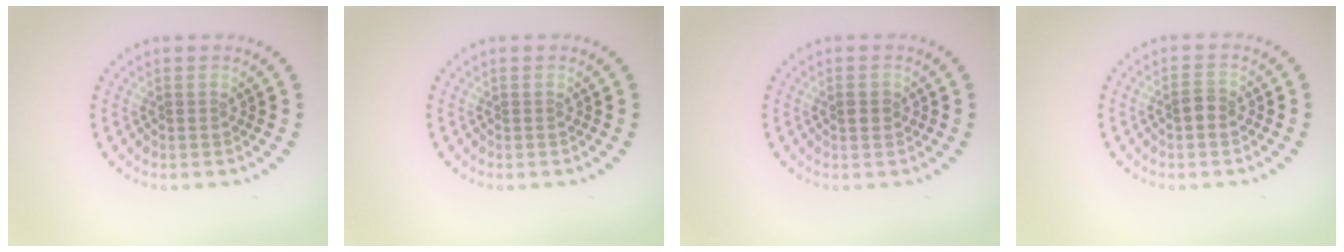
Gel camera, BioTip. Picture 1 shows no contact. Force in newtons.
{"total": 0.0}
{"total": 1.2, "press": 1.2, "slide": 0.1}
{"total": 1.3, "press": 1.3, "slide": 0.4}